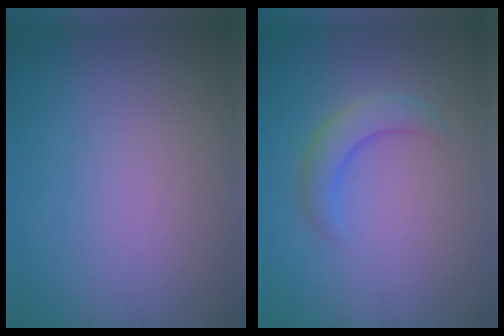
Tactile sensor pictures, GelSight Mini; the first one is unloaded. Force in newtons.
{"total": 2.9, "press": 2.9, "slide": 0.1}